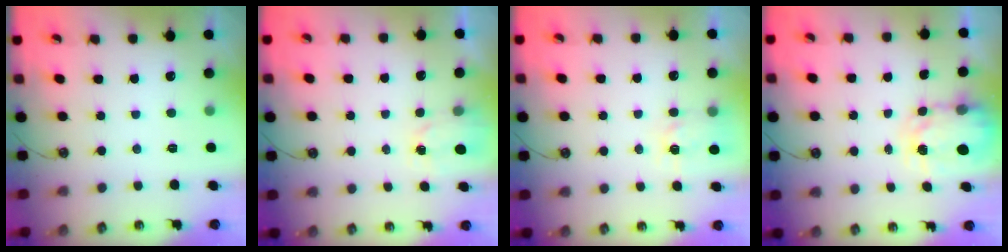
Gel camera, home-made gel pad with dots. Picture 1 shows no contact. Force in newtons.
{"total": 1.7, "press": 1.6, "slide": 0.2}
{"total": 5.3, "press": 5.2, "slide": 0.5}
{"total": 4.9, "press": 4.9, "slide": 0.4}